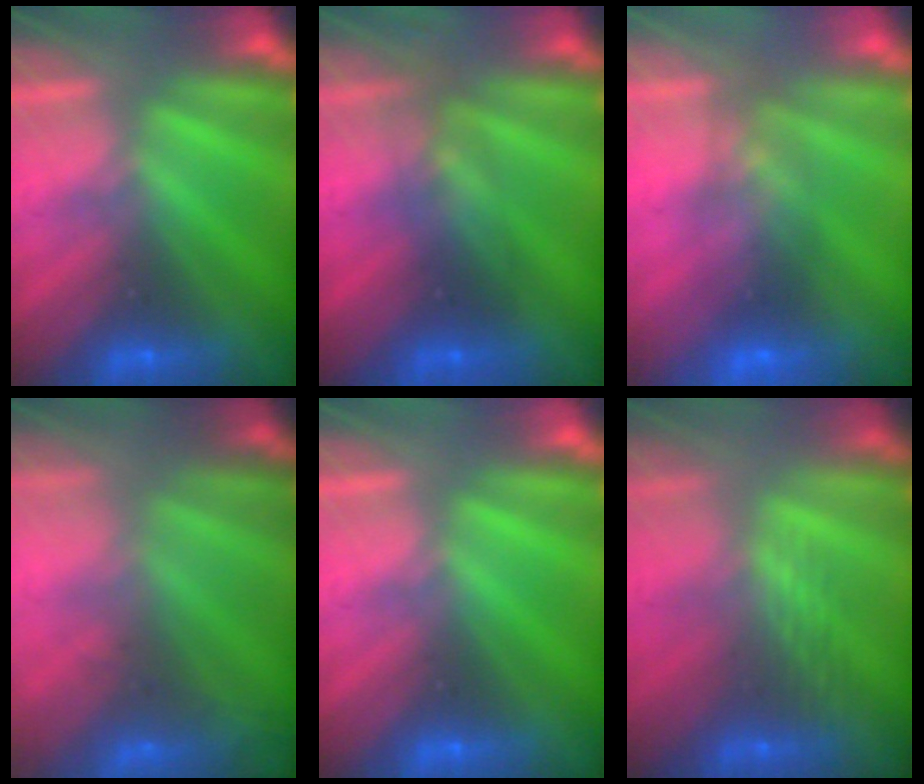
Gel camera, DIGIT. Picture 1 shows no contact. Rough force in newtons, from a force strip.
{"total": 2.9}
{"total": 7.8}
{"total": 8.1}
{"total": 0.0}
{"total": 2.4}